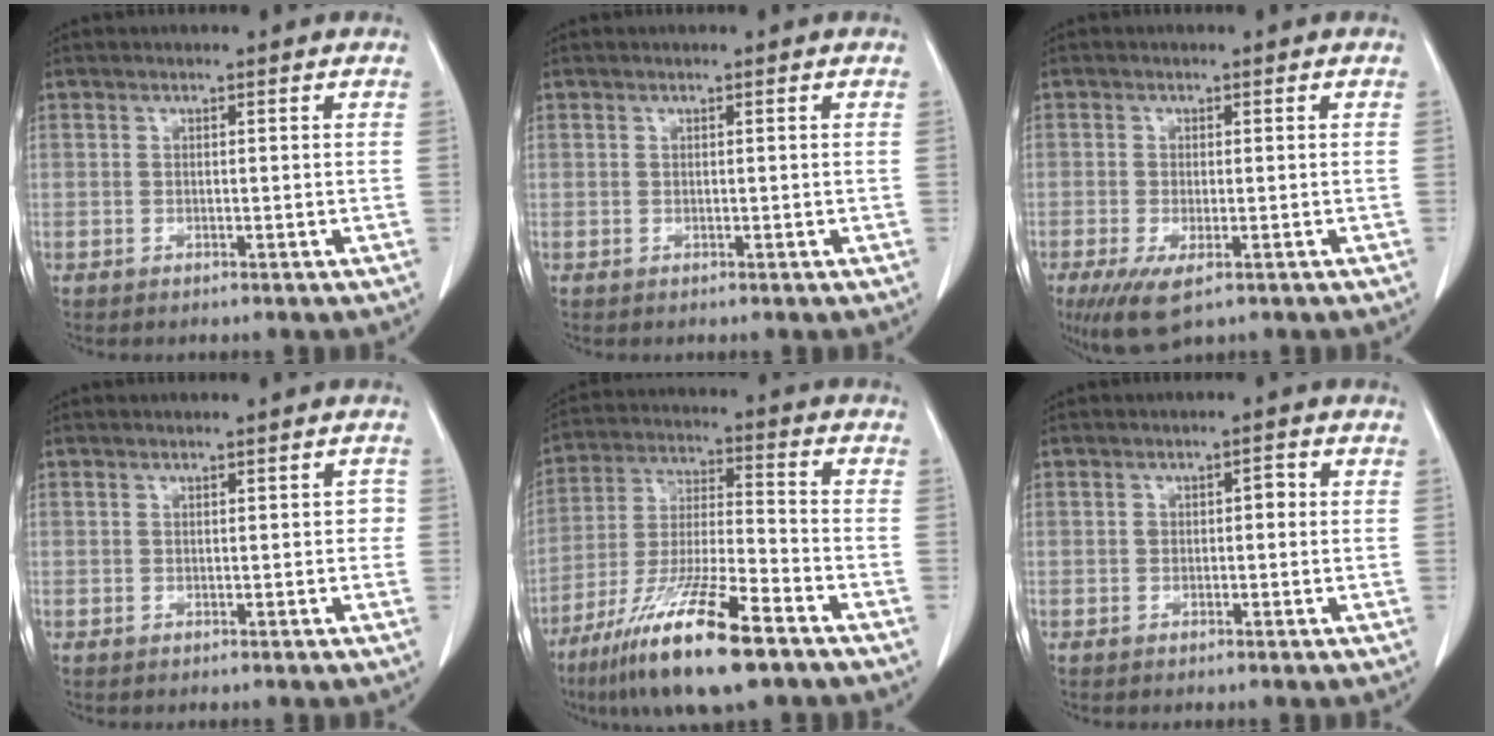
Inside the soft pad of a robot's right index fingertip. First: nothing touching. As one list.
[{"total": 0.0}, {"total": 6.0, "force": [-3.3, 1.9, 4.7], "torque": [-0.084, -0.017, -0.050]}, {"total": 1.1, "force": [-0.1, 0.7, 0.8], "torque": [0.002, 0.006, -0.003]}, {"total": 17.3, "force": [-10.9, 2.1, 13.3], "torque": [-0.264, -0.041, -0.200]}, {"total": 1.6, "force": [-0.1, 0.9, 1.3], "torque": [-0.018, 0.011, -0.001]}]